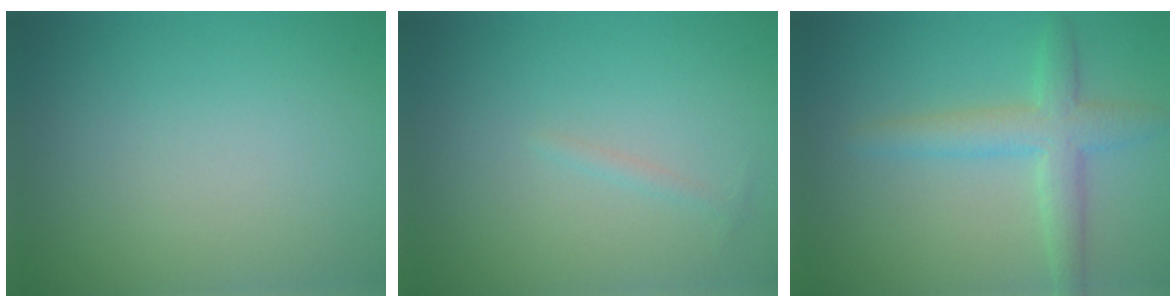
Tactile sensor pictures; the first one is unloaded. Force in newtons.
{"total": 0.7, "press": 0.7, "slide": 0.1}
{"total": 3.7, "press": 3.7, "slide": 0.2}